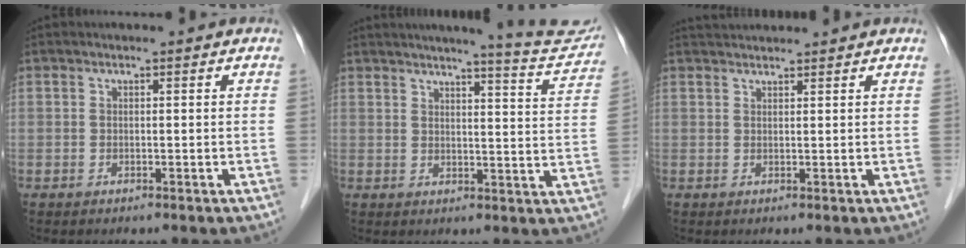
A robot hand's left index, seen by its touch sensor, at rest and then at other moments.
{"total": 11.3, "force": [10.6, -0.1, 3.8], "torque": [-0.043, -0.031, 0.113]}
{"total": 3.7, "force": [3.6, 0.1, 0.7], "torque": [-0.012, 0.035, 0.063]}